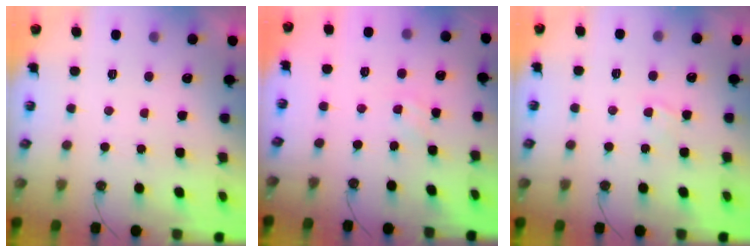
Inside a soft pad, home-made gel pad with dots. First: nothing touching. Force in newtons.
{"total": 0.9, "press": 0.9, "slide": 0.2}
{"total": 2.8, "press": 2.8, "slide": 0.4}